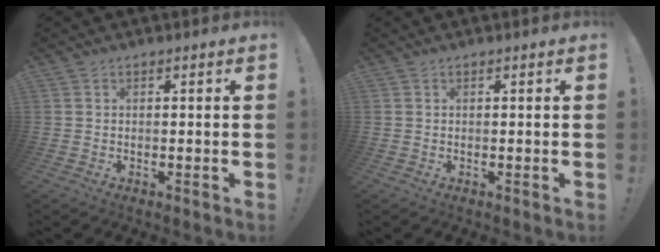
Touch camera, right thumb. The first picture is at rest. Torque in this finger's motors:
{"motor_torque": [0.00, 0.00, 0.09, -0.04, 0.06]}